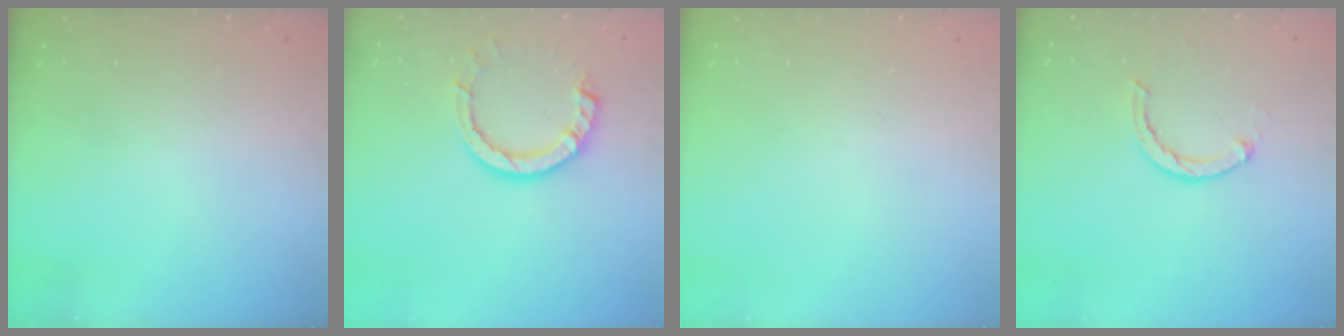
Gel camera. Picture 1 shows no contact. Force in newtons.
{"total": 9.7, "press": 9.7, "slide": 1.1}
{"total": 0.0}
{"total": 2.3, "press": 2.3, "slide": 0.3}